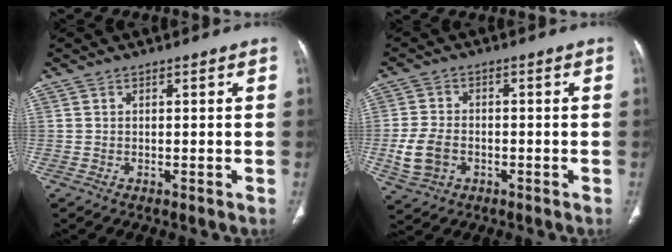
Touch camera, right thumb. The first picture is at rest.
{"total": 7.0, "force": [-1.9, 5.1, 4.4], "torque": [-0.092, 0.008, -0.030]}